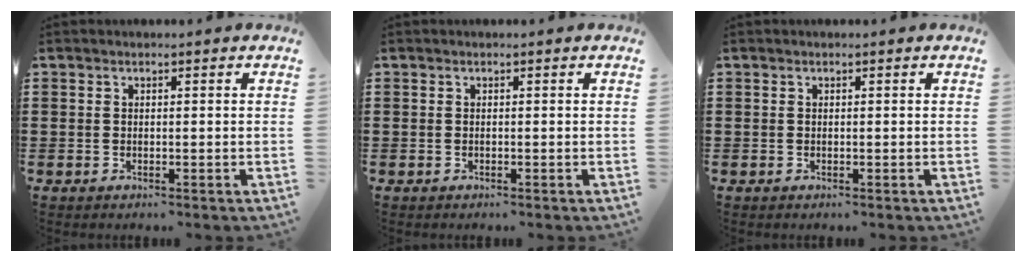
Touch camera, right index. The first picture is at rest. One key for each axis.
{"total": 0.0}
{"total": 0.0}